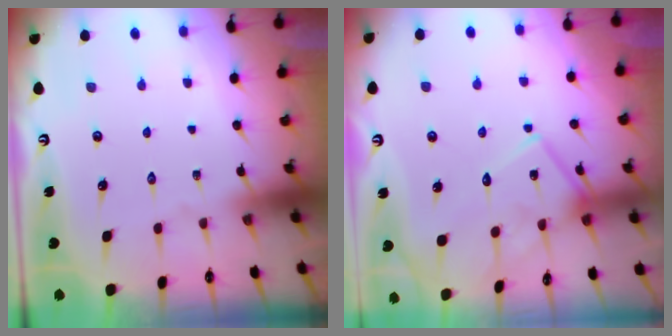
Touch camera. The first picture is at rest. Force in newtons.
{"total": 12.2, "press": 12.2, "slide": 0.6}